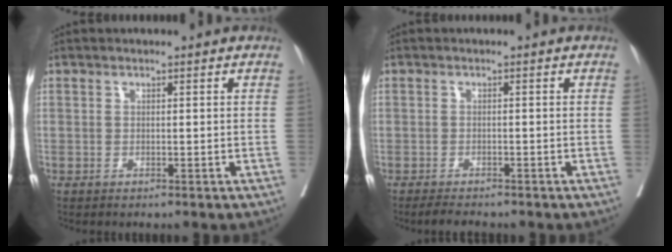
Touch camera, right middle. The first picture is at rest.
{"total": 2.2, "force": [-2.1, 0.4, 0.6], "torque": [-0.014, -0.007, -0.031]}